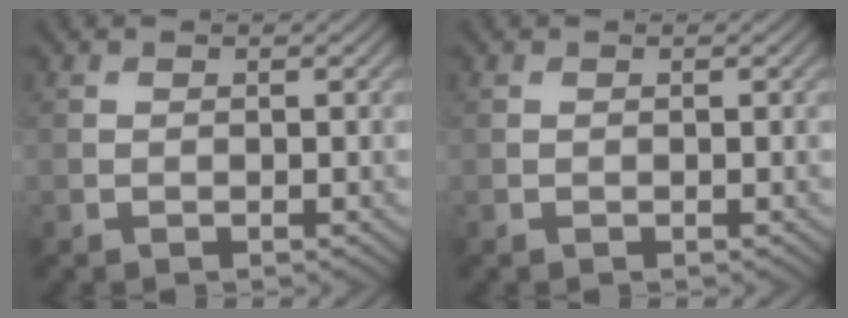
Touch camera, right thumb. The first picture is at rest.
{"total": 0.0}